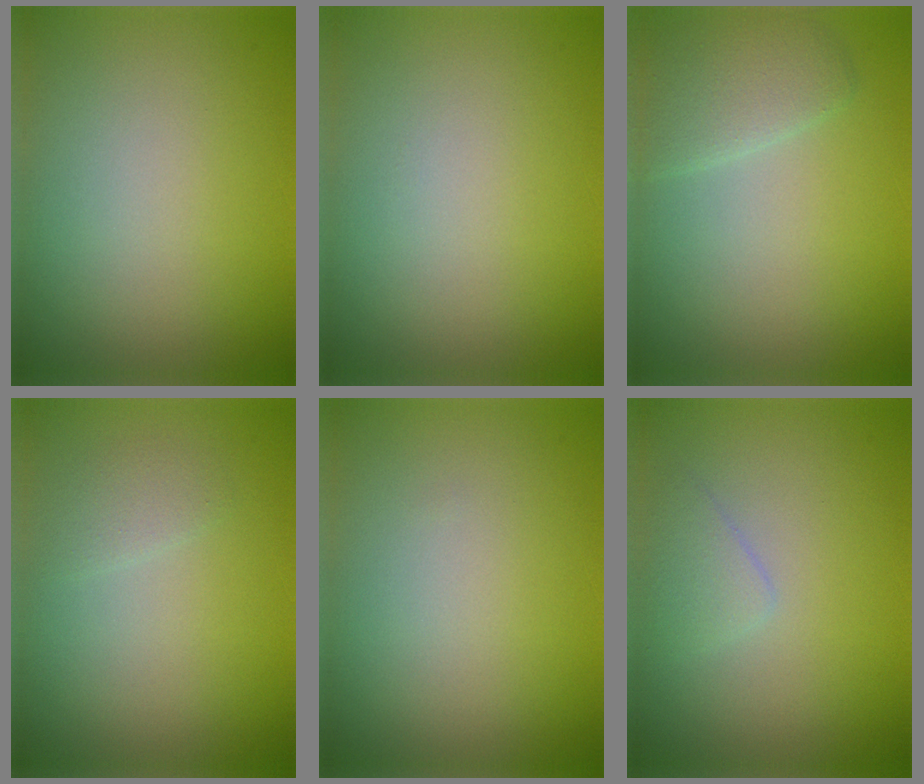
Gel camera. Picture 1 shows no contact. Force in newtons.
{"total": 0.0}
{"total": 2.8, "press": 2.8, "slide": 0.2}
{"total": 1.2, "press": 1.2, "slide": 0.0}
{"total": 0.0}
{"total": 1.4, "press": 1.4, "slide": 0.0}